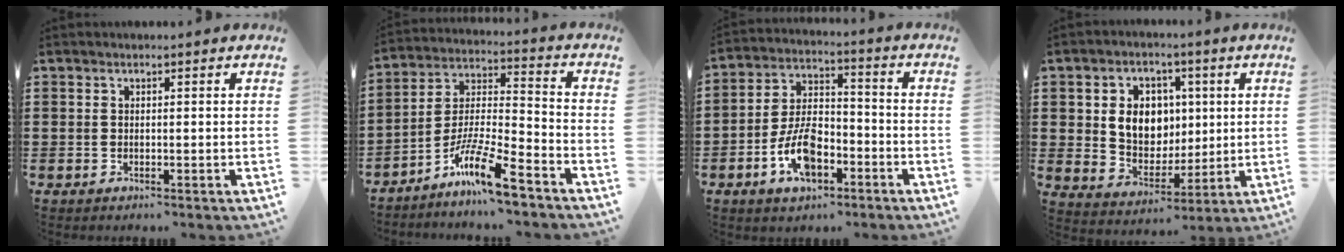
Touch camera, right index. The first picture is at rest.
{"total": 10.8, "force": [-8.3, 0.9, 6.8], "torque": [-0.127, 0.007, -0.162]}
{"total": 8.9, "force": [-3.9, 4.8, 6.4], "torque": [-0.135, 0.010, -0.074]}
{"total": 8.0, "force": [1.5, 6.7, 4.2], "torque": [-0.092, 0.017, 0.025]}